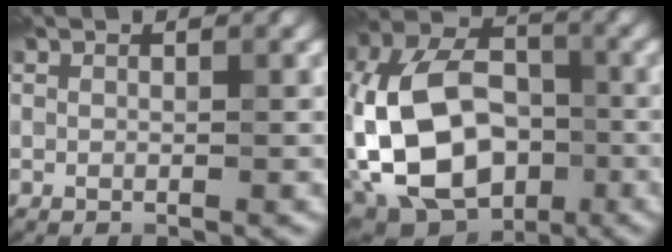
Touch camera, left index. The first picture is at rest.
{"total": 15.0, "force": [-3.3, 10.5, 10.3], "torque": [-0.199, -0.001, -0.049]}